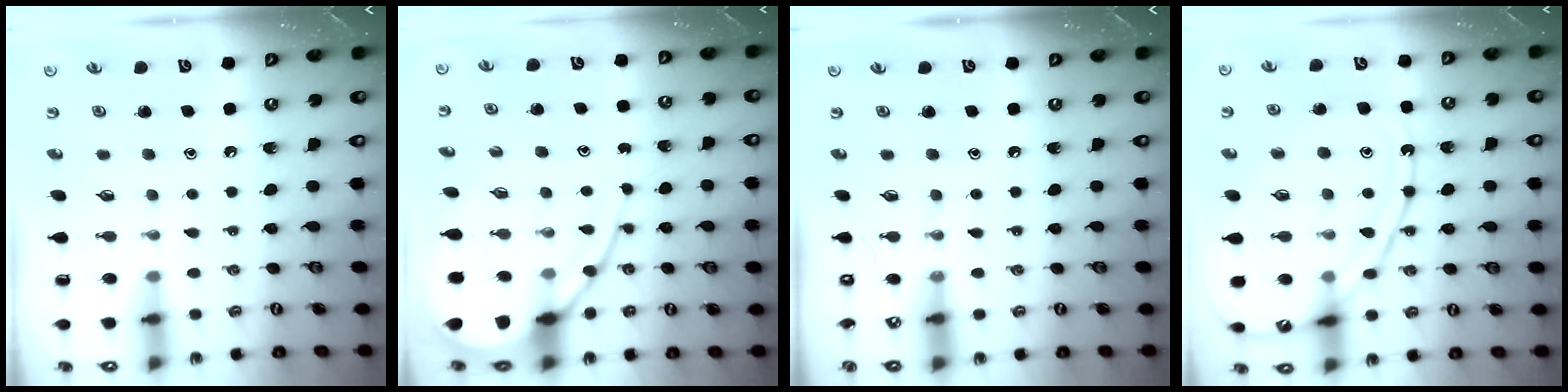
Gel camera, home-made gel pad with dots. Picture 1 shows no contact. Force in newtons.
{"total": 10.4, "press": 10.4, "slide": 1.0}
{"total": 0.0}
{"total": 14.1, "press": 14.0, "slide": 1.5}